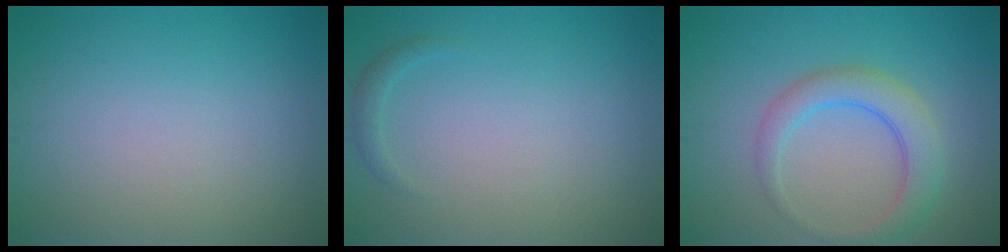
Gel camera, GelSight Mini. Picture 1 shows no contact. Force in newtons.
{"total": 0.9, "press": 0.9, "slide": 0.1}
{"total": 3.9, "press": 3.9, "slide": 0.1}